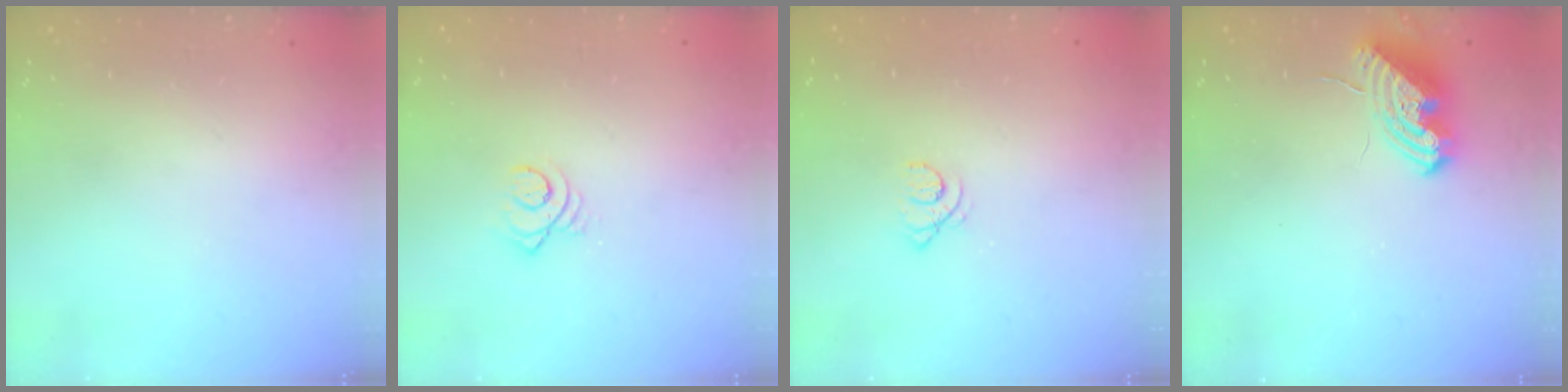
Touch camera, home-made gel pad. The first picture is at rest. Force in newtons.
{"total": 3.2, "press": 3.2, "slide": 0.1}
{"total": 1.6, "press": 1.6, "slide": 0.2}
{"total": 9.7, "press": 9.6, "slide": 0.6}